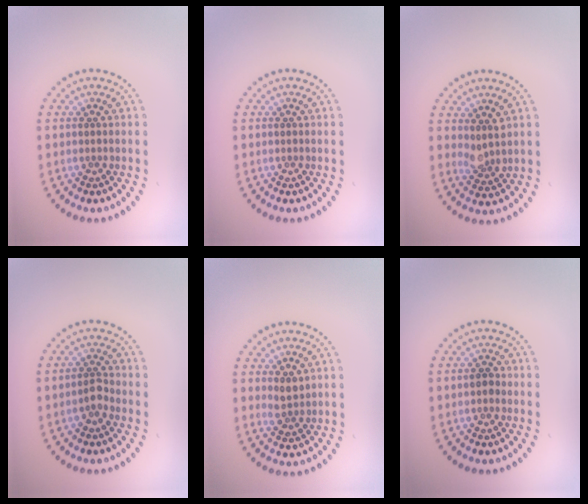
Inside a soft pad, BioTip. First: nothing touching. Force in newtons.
{"total": 0.0}
{"total": 2.0, "press": 1.5, "slide": 1.3}
{"total": 1.4, "press": 1.2, "slide": 0.8}
{"total": 1.6, "press": 1.4, "slide": 0.8}
{"total": 0.9, "press": 0.9, "slide": 0.2}